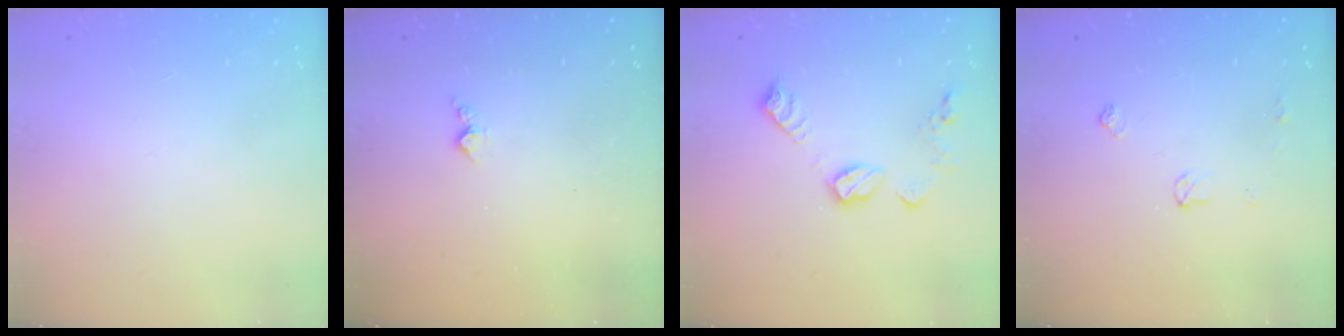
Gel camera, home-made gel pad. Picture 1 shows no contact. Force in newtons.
{"total": 3.7, "press": 3.7, "slide": 0.4}
{"total": 10.7, "press": 10.7, "slide": 0.6}
{"total": 5.3, "press": 5.2, "slide": 0.7}